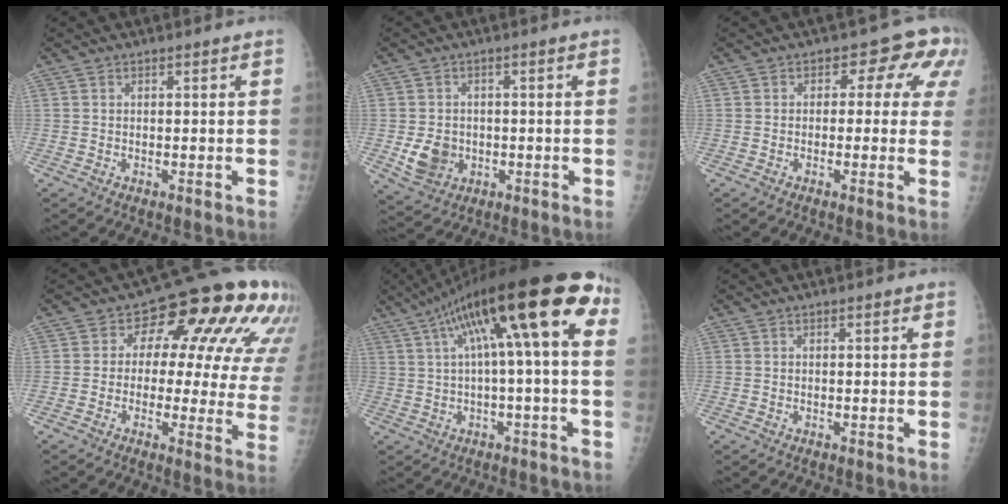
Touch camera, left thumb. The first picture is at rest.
{"total": 6.2, "force": [-1.2, 5.2, 3.1], "torque": [-0.038, 0.003, -0.009]}
{"total": 7.3, "force": [1.7, 5.1, 4.9], "torque": [0.001, 0.015, 0.003]}
{"total": 18.8, "force": [6.2, 9.9, 14.7], "torque": [-0.135, 0.010, 0.062]}
{"total": 18.6, "force": [4.5, 4.0, 17.6], "torque": [-0.282, 0.053, 0.066]}
{"total": 0.5, "force": [0.2, 0.2, 0.5], "torque": [-0.006, 0.001, 0.003]}